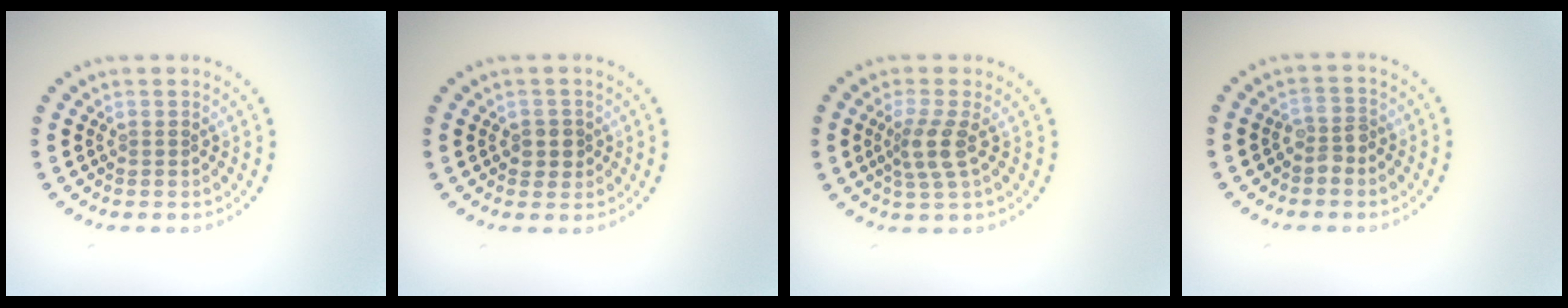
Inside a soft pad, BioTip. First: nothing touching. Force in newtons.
{"total": 1.7, "press": 1.6, "slide": 0.6}
{"total": 2.8, "press": 2.2, "slide": 1.7}
{"total": 1.7, "press": 1.6, "slide": 0.6}